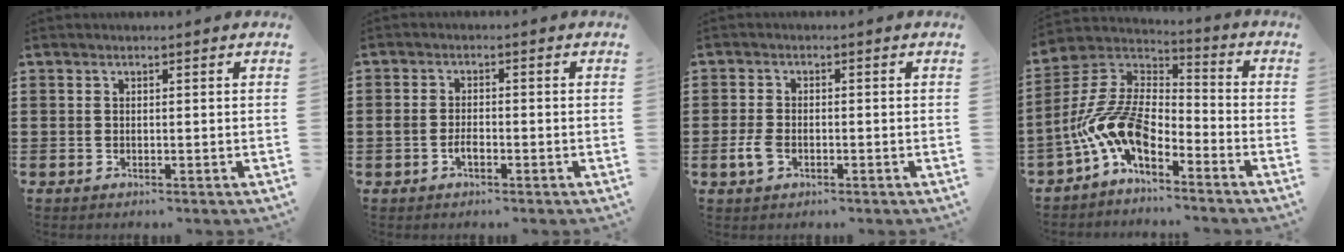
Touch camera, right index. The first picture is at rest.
{"total": 2.2, "force": [-0.9, 1.0, 1.7], "torque": [-0.034, 0.001, -0.016]}
{"total": 3.2, "force": [-1.1, 1.8, 2.4], "torque": [-0.064, -0.008, -0.024]}
{"total": 11.3, "force": [-5.9, 5.5, 7.8], "torque": [-0.208, -0.015, -0.128]}